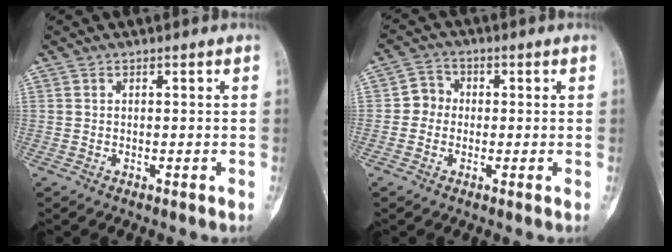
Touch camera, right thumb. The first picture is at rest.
{"total": 3.8, "force": [-0.5, 3.5, 1.4], "torque": [-0.001, 0.010, -0.019]}